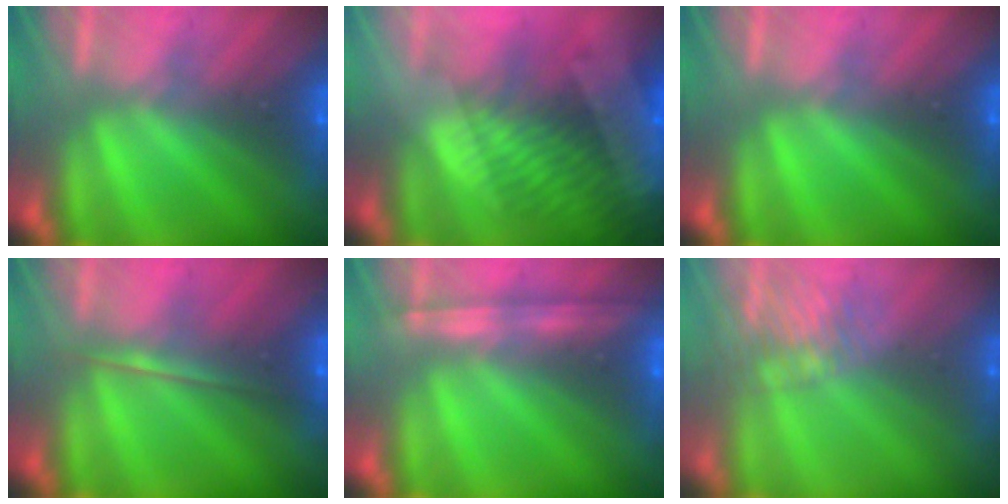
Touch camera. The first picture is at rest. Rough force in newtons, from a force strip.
{"total": 8.1}
{"total": 0.0}
{"total": 1.7}
{"total": 1.2}
{"total": 6.0}